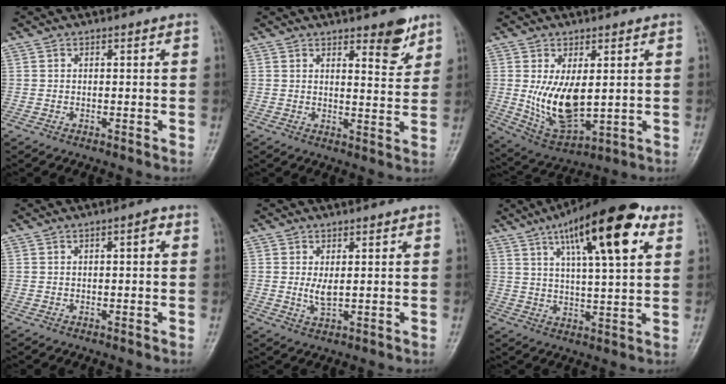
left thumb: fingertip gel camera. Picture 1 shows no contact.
{"total": 6.0, "force": [4.0, 2.2, 3.9], "torque": [-0.035, -0.030, 0.052]}
{"total": 11.2, "force": [1.0, 5.7, 9.6], "torque": [-0.160, -0.025, 0.038]}
{"total": 2.0, "force": [0.6, 0.6, 1.8], "torque": [-0.028, 0.003, 0.007]}
{"total": 3.0, "force": [0.7, 1.3, 2.7], "torque": [-0.047, -0.011, 0.018]}
{"total": 19.1, "force": [9.1, 5.5, 15.9], "torque": [-0.223, -0.018, 0.140]}